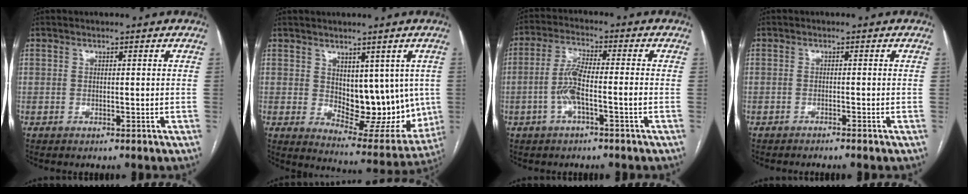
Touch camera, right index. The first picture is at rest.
{"total": 13.1, "force": [1.1, 7.3, 10.9], "torque": [-0.130, -0.005, 0.043]}
{"total": 6.1, "force": [-1.8, 1.0, 5.8], "torque": [-0.126, 0.017, -0.034]}
{"total": 1.6, "force": [-1.4, -0.3, 0.8], "torque": [-0.013, 0.004, -0.020]}